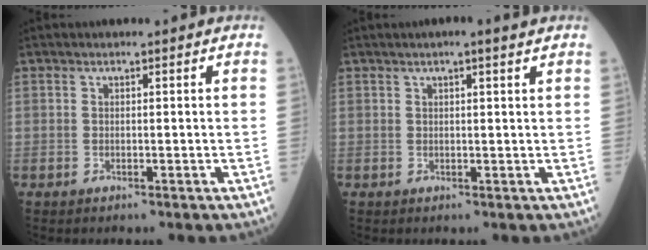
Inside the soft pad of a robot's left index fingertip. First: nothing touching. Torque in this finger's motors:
{"motor_torque": [0.35, -0.44, 0.03, 0.01]}